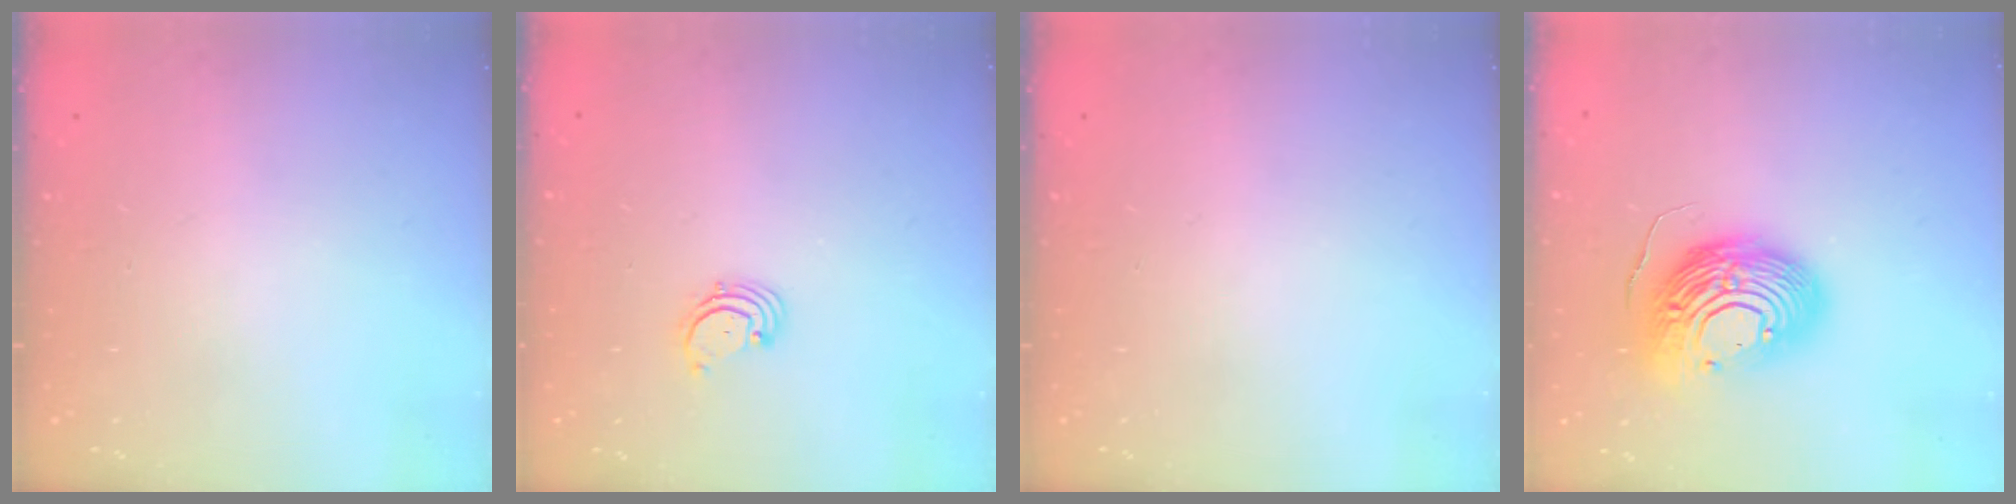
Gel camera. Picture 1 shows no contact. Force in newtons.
{"total": 1.7, "press": 1.6, "slide": 0.2}
{"total": 0.0}
{"total": 17.4, "press": 17.3, "slide": 1.8}